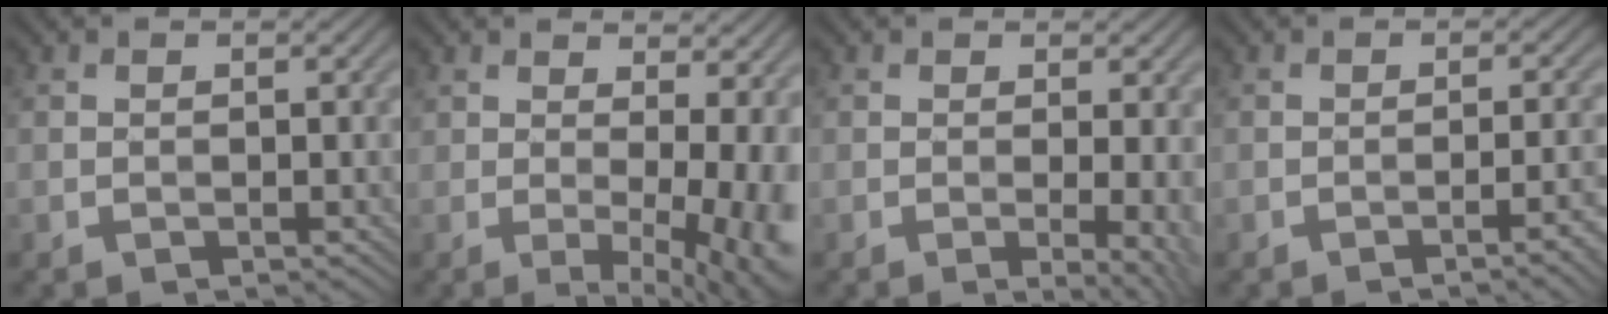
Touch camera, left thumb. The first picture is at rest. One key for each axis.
{"total": 9.7, "fx": 0.8, "fy": 3.4, "fz": 9.0, "tx": -0.108, "ty": 0.008, "tz": 0.024}
{"total": 4.4, "fx": -0.4, "fy": 0.9, "fz": 4.2, "tx": -0.064, "ty": -0.007, "tz": -0.006}
{"total": 4.2, "fx": -1.9, "fy": 0.8, "fz": 3.7, "tx": -0.043, "ty": 0.014, "tz": -0.032}